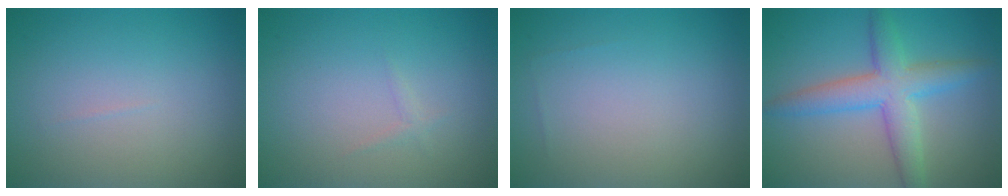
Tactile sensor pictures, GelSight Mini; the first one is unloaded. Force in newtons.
{"total": 0.5, "press": 0.5, "slide": 0.0}
{"total": 0.0}
{"total": 5.2, "press": 5.2, "slide": 0.2}